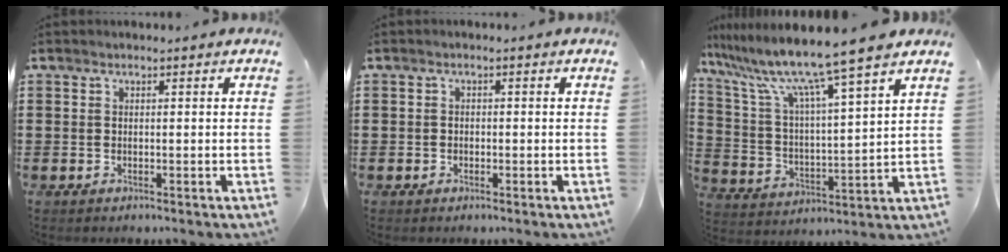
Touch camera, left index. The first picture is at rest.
{"total": 0.9, "force": [-0.5, 0.7, 0.2], "torque": [-0.008, 0.000, -0.011]}
{"total": 10.4, "force": [8.8, -0.8, 5.3], "torque": [-0.141, -0.058, 0.143]}